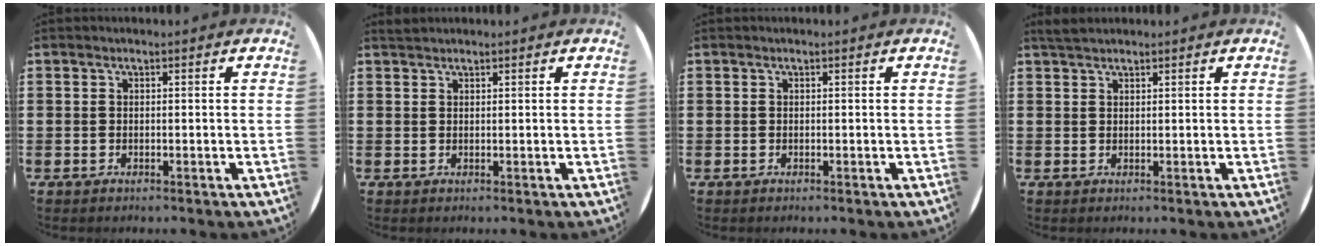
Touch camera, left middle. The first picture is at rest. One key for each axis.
{"total": 0.7, "fx": 0.7, "fy": 0.0, "fz": 0.0, "tx": -0.001, "ty": 0.001, "tz": 0.015}
{"total": 0.0}
{"total": 1.6, "fx": 1.4, "fy": 0.3, "fz": 0.5, "tx": -0.013, "ty": 0.004, "tz": 0.027}